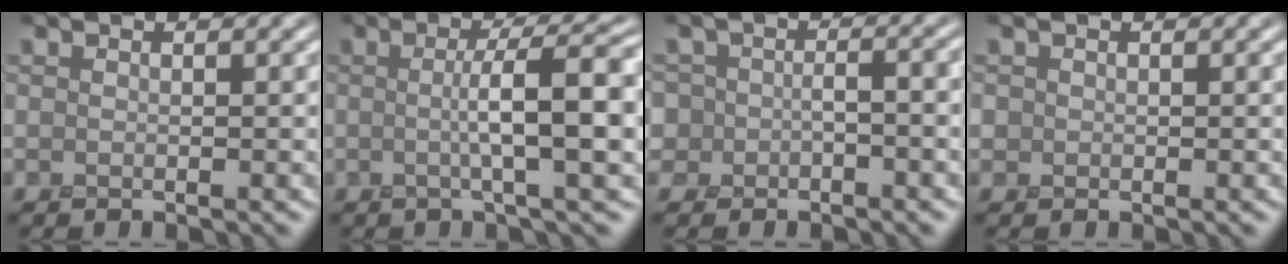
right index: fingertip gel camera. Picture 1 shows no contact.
{"total": 7.3, "force": [0.3, 1.4, 7.2], "torque": [-0.100, 0.010, 0.001]}
{"total": 3.6, "force": [-1.1, 2.8, 2.0], "torque": [-0.007, 0.011, -0.030]}
{"total": 0.7, "force": [0.1, 0.7, -0.1], "torque": [0.006, -0.001, -0.003]}